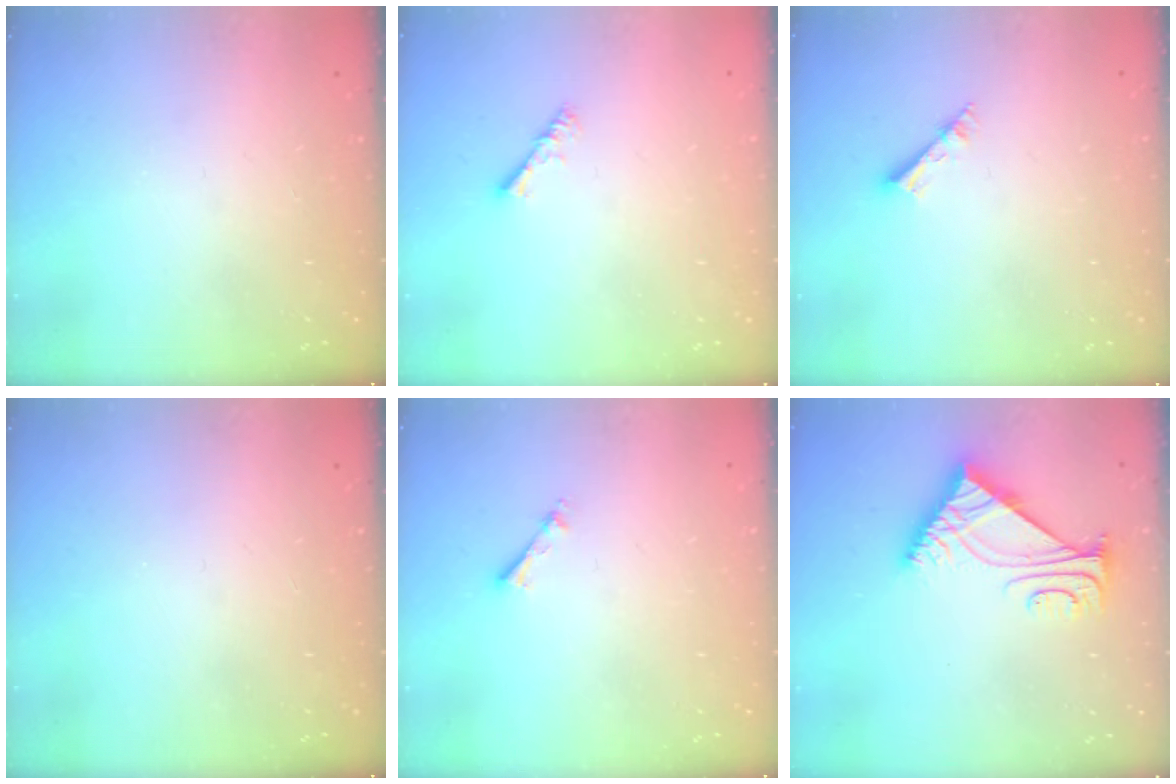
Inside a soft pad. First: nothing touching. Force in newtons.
{"total": 2.8, "press": 2.8, "slide": 0.5}
{"total": 3.0, "press": 3.0, "slide": 0.4}
{"total": 0.0}
{"total": 2.7, "press": 2.7, "slide": 0.3}
{"total": 6.7, "press": 6.7, "slide": 0.3}